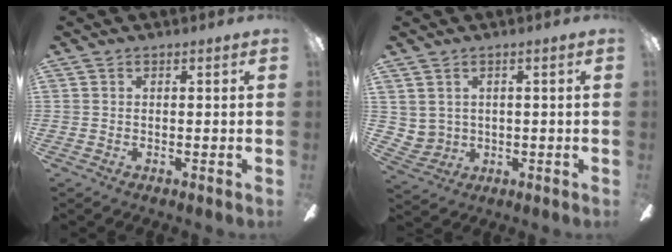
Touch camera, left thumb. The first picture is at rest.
{"total": 3.5, "force": [2.2, 2.7, -0.1], "torque": [-0.012, -0.005, 0.043]}